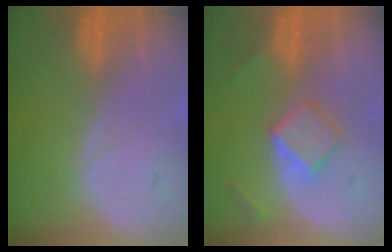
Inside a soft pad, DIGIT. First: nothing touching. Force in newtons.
{"total": 5.3, "press": 4.6, "slide": 2.7}